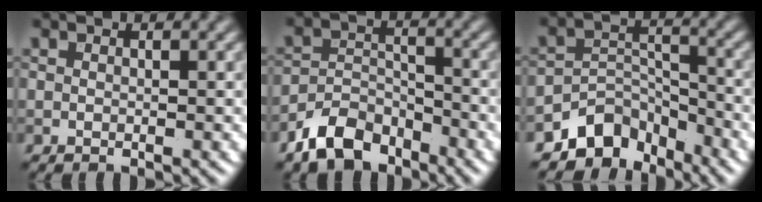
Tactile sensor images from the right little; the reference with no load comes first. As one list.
[{"total": 5.5, "force": [-4.2, 2.8, 2.1], "torque": [-0.035, -0.002, -0.086]}, {"total": 5.5, "force": [-4.3, 2.9, 1.6], "torque": [-0.012, -0.003, -0.081]}]